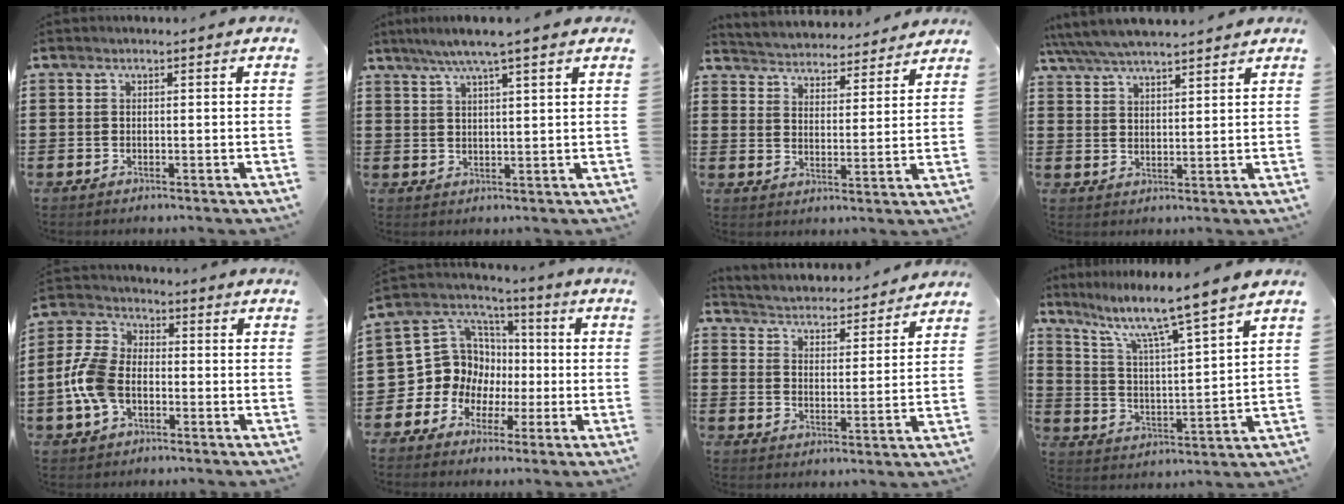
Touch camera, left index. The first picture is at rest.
{"total": 4.7, "force": [3.4, -0.2, 3.2], "torque": [-0.070, -0.002, 0.060]}
{"total": 4.0, "force": [4.0, 0.0, -0.6], "torque": [-0.013, -0.032, 0.066]}
{"total": 5.0, "force": [4.7, 0.5, 1.5], "torque": [-0.046, -0.016, 0.085]}
{"total": 8.5, "force": [-2.2, 5.4, 6.2], "torque": [-0.165, 0.003, -0.050]}
{"total": 11.3, "force": [-0.5, 10.9, 2.8], "torque": [-0.104, -0.013, -0.002]}
{"total": 3.4, "force": [3.4, -0.1, -0.2], "torque": [-0.019, -0.035, 0.050]}
{"total": 7.5, "force": [6.1, -0.6, 4.3], "torque": [-0.107, -0.047, 0.095]}